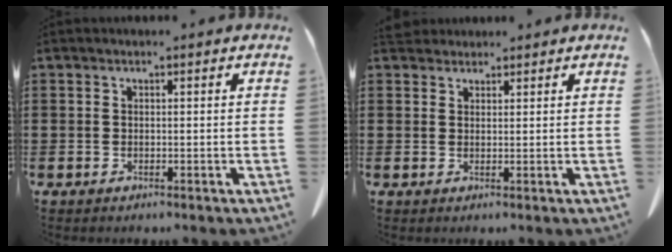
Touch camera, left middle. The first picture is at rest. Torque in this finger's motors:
{"motor_torque": [0.30, 0.27, 0.02, 0.02]}